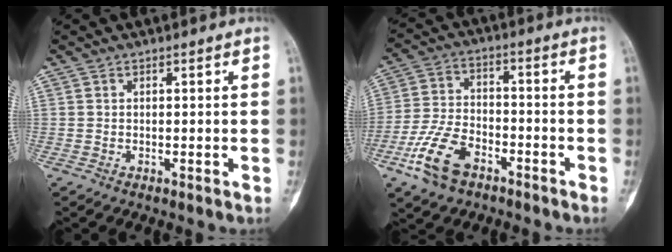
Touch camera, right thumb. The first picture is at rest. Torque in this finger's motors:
{"motor_torque": [-0.08, 0.71, 0.34, 0.28, 0.09]}